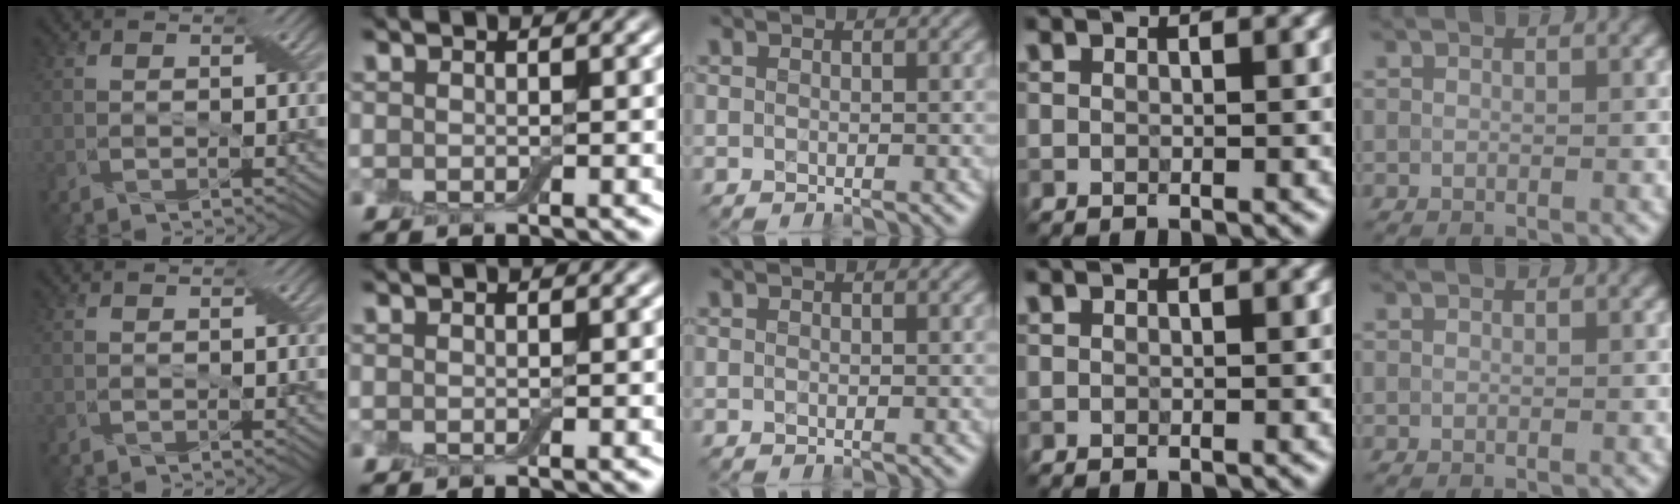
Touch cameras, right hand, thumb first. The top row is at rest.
{}